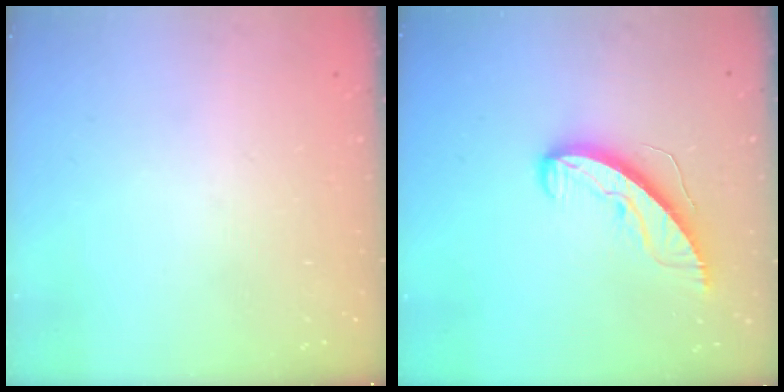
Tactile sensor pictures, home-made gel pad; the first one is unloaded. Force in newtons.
{"total": 8.9, "press": 8.8, "slide": 0.9}